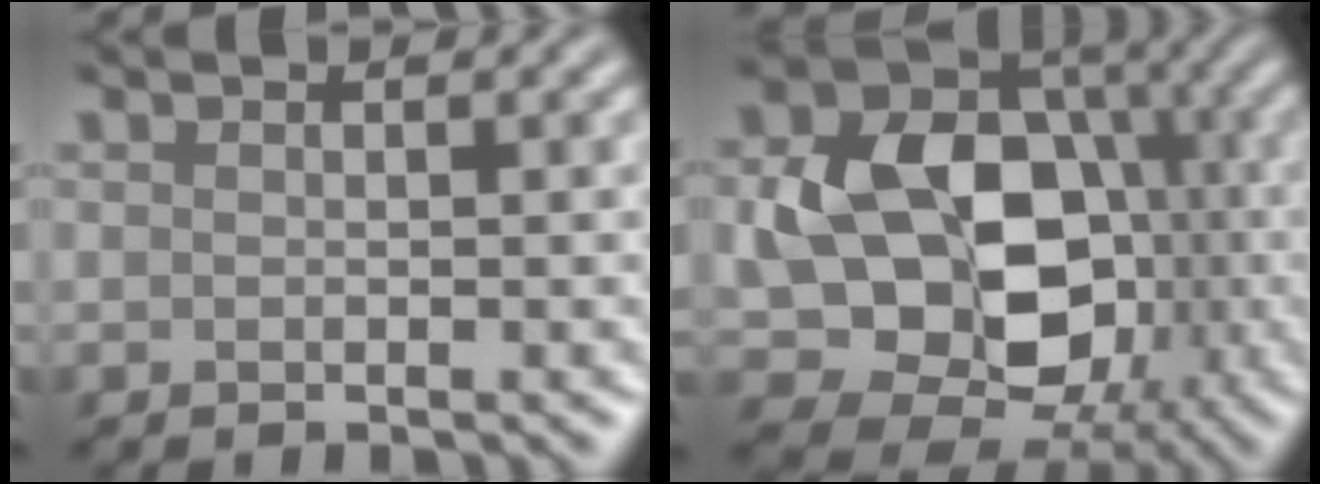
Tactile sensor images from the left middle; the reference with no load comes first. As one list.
[{"total": 12.6, "force": [-1.1, 9.5, 8.2], "torque": [-0.124, -0.005, -0.021]}]